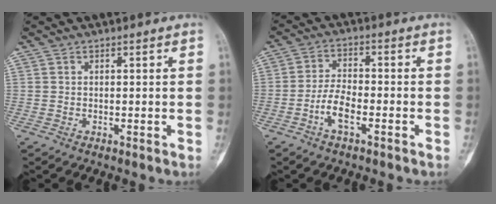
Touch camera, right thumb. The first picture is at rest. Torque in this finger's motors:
{"motor_torque": [-0.12, 0.37, 0.41, 0.26, 0.05]}